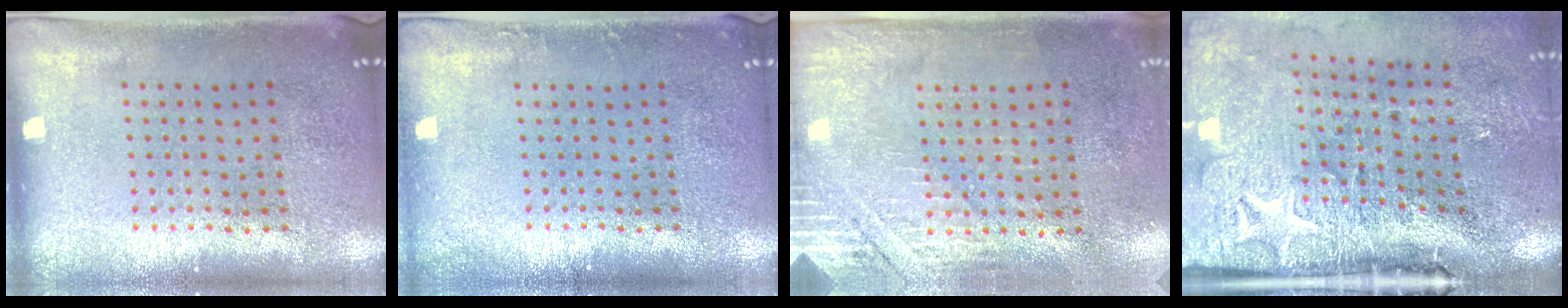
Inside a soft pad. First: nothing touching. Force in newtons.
{"total": 0.7, "press": 0.7, "slide": 0.1}
{"total": 2.7, "press": 2.4, "slide": 1.2}
{"total": 5.0, "press": 3.9, "slide": 3.1}